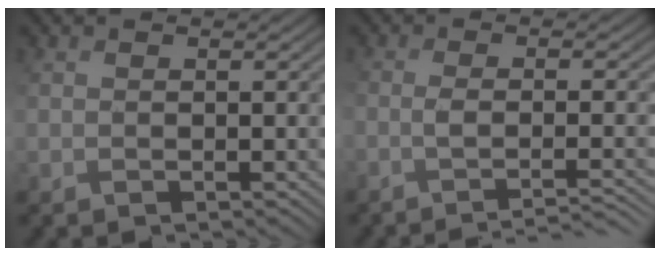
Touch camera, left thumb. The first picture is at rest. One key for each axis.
{"total": 4.8, "fx": -2.3, "fy": 1.2, "fz": 4.1, "tx": -0.054, "ty": -0.004, "tz": -0.045}